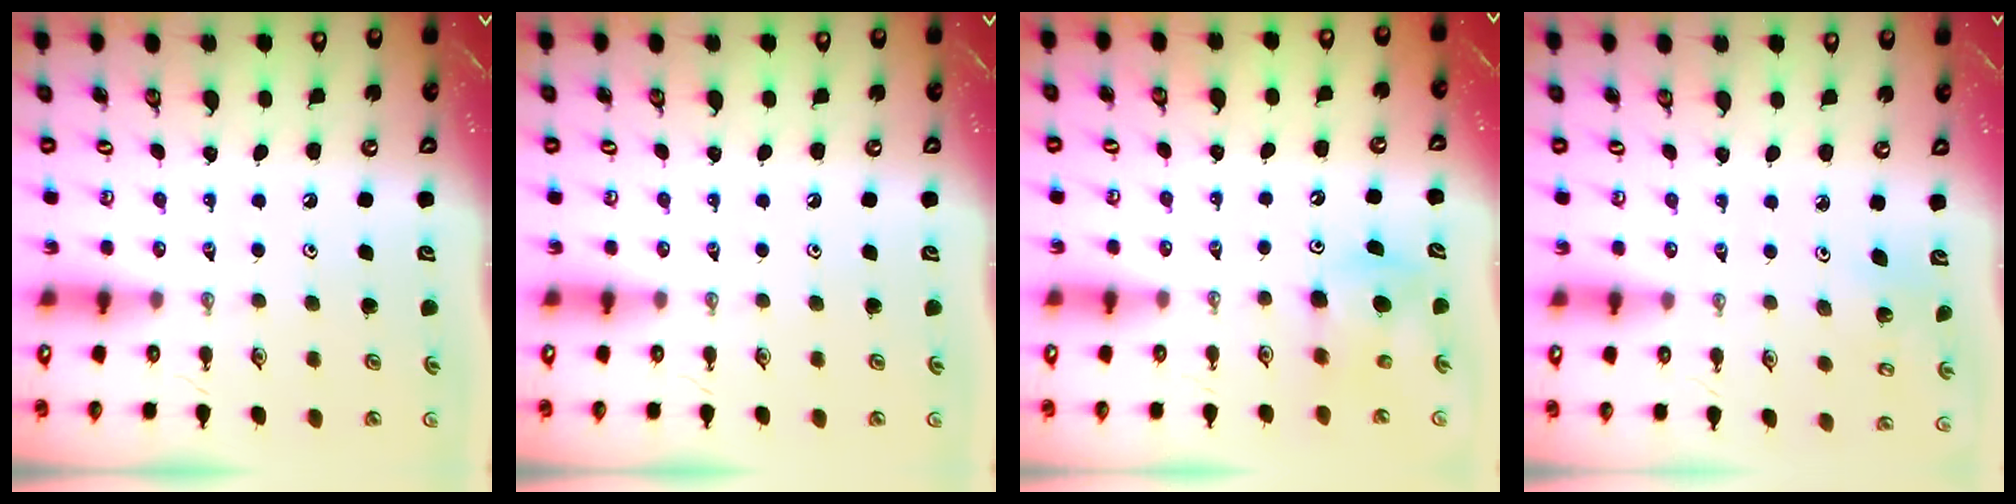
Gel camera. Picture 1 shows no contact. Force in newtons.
{"total": 0.0}
{"total": 6.8, "press": 6.8, "slide": 0.4}
{"total": 2.5, "press": 2.5, "slide": 0.2}